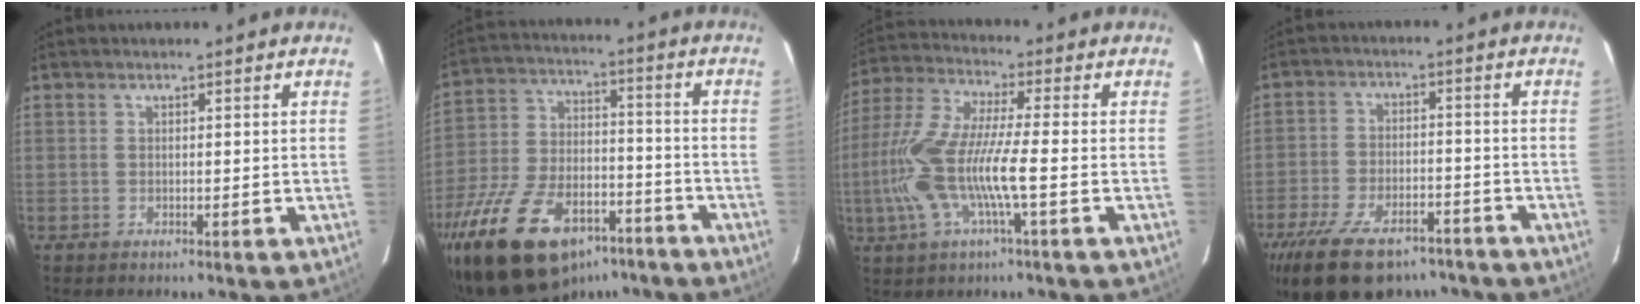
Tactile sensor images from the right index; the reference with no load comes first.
{"total": 27.4, "force": [-17.6, 13.8, 15.8], "torque": [-0.323, -0.015, -0.271]}
{"total": 14.4, "force": [-3.3, 2.0, 13.8], "torque": [-0.285, -0.005, -0.064]}
{"total": 19.6, "force": [-14.0, 9.2, 10.2], "torque": [-0.219, -0.019, -0.214]}